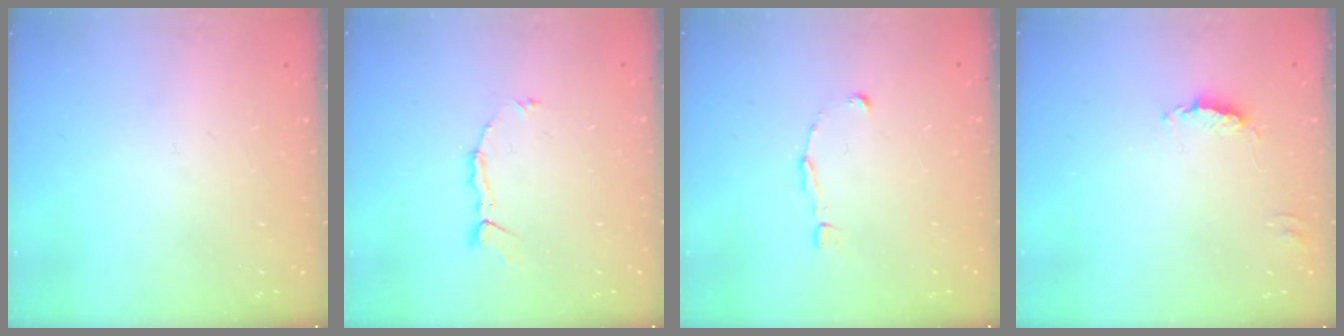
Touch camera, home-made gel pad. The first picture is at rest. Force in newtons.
{"total": 4.3, "press": 4.3, "slide": 0.1}
{"total": 0.9, "press": 0.9, "slide": 0.0}
{"total": 0.8, "press": 0.8, "slide": 0.1}